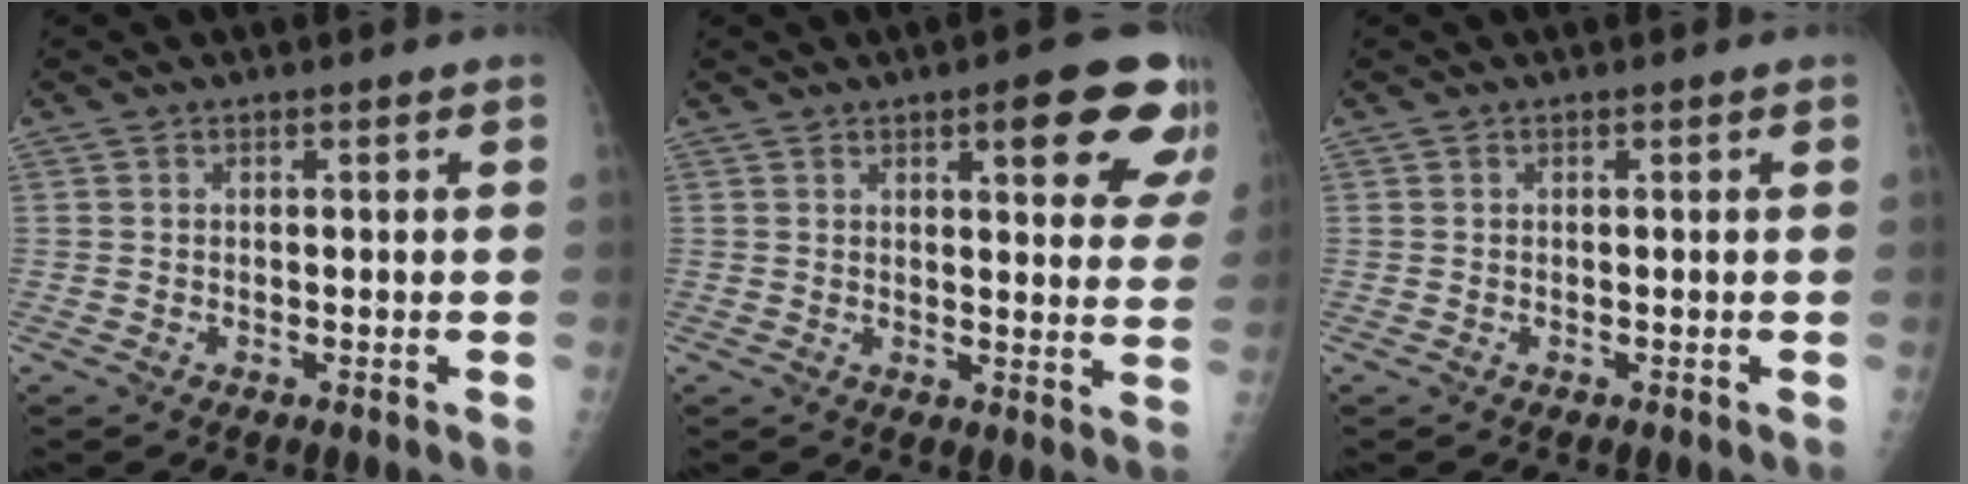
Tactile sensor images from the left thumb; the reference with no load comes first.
{"total": 14.2, "force": [7.8, 4.2, 11.1], "torque": [-0.100, -0.033, 0.087]}
{"total": 0.0}